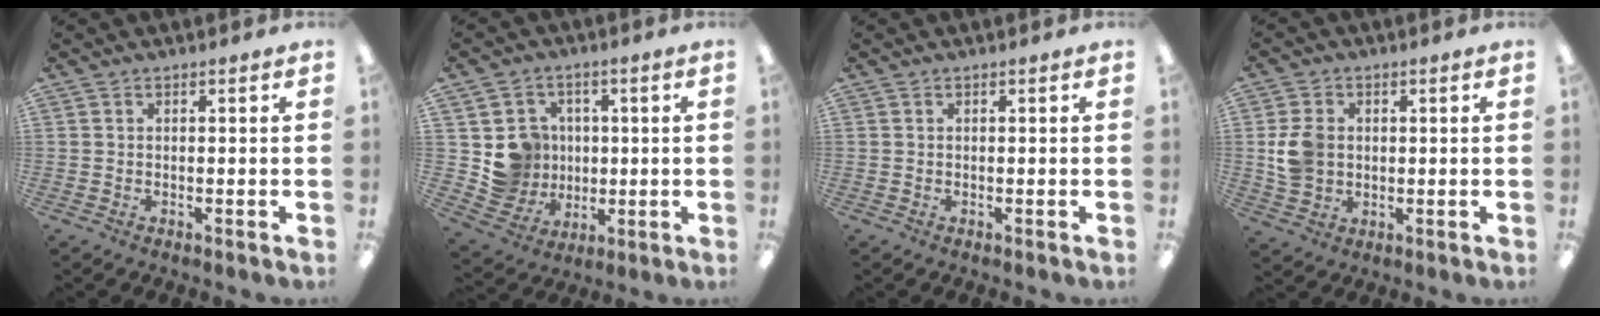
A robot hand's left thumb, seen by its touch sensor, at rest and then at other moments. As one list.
[{"total": 9.5, "force": [1.7, 9.3, 1.4], "torque": [-0.037, -0.011, 0.045]}, {"total": 0.0}, {"total": 7.6, "force": [0.8, 6.4, 4.0], "torque": [-0.079, 0.007, 0.017]}]